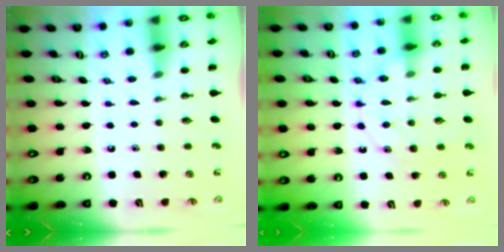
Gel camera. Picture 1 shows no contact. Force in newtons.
{"total": 12.3, "press": 12.3, "slide": 1.0}